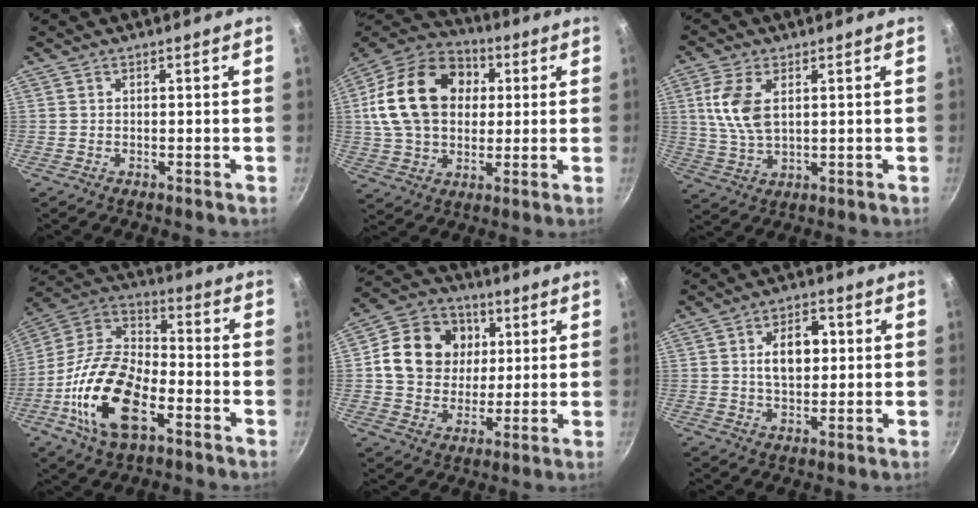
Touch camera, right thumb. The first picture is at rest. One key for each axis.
{"total": 21.5, "fx": 3.9, "fy": 15.7, "fz": 14.1, "tx": -0.228, "ty": 0.022, "tz": 0.061}
{"total": 8.8, "fx": 2.3, "fy": 4.8, "fz": 7.0, "tx": -0.142, "ty": -0.008, "tz": 0.049}
{"total": 20.7, "fx": -7.9, "fy": 11.0, "fz": 15.7, "tx": -0.282, "ty": 0.041, "tz": -0.166}
{"total": 16.0, "fx": 3.0, "fy": 13.6, "fz": 8.0, "tx": -0.118, "ty": 0.010, "tz": 0.045}
{"total": 8.7, "fx": 1.2, "fy": 5.5, "fz": 6.6, "tx": -0.078, "ty": 0.009, "tz": 0.015}